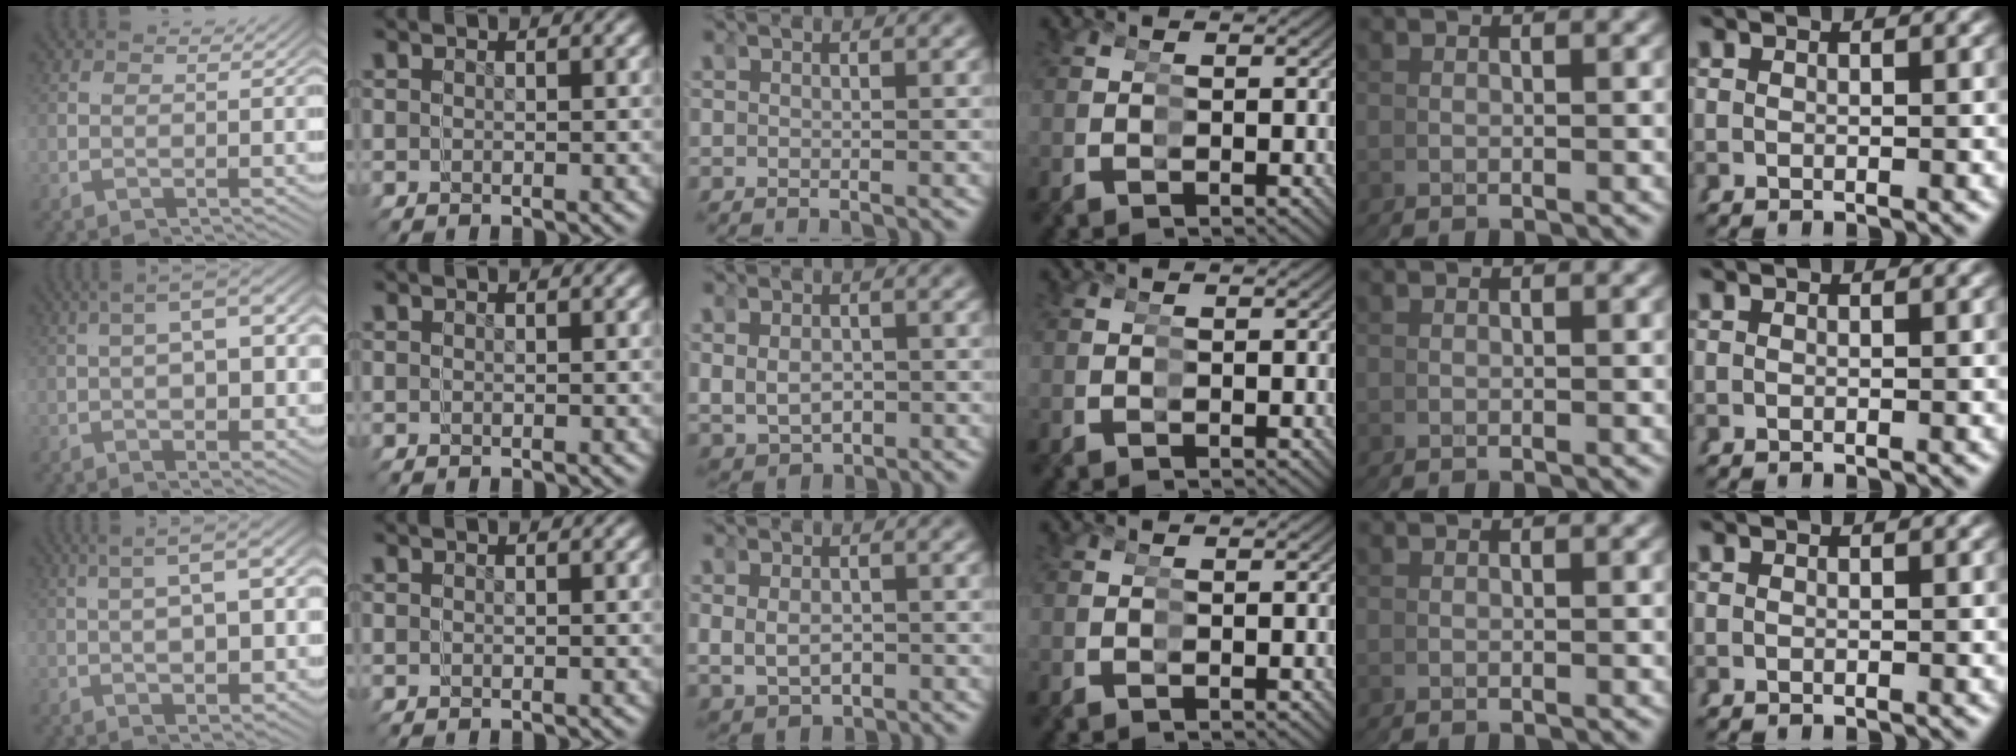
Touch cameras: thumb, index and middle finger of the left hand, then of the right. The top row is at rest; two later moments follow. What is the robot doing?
{"motion": "grasp_and_lifting", "object": "bandage"}